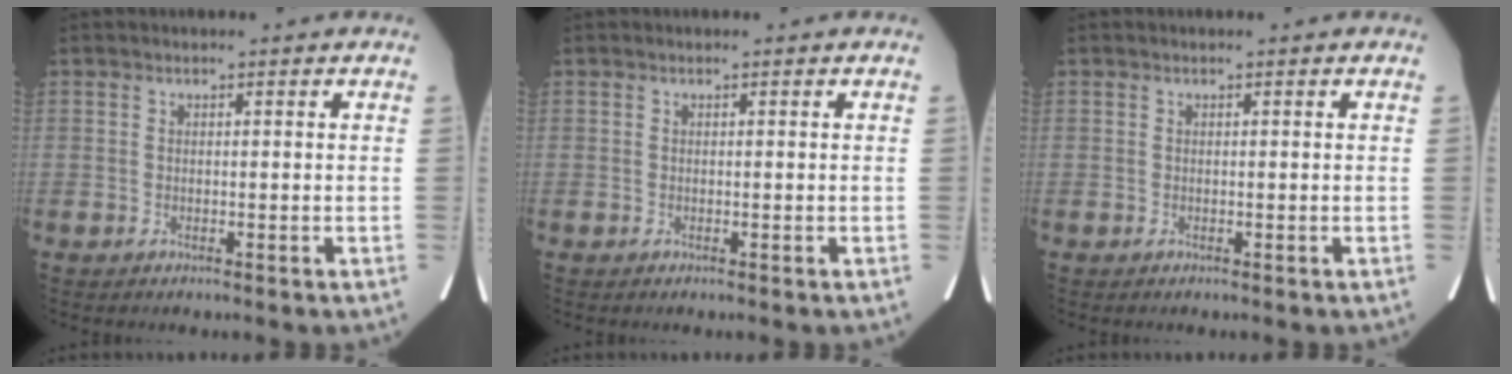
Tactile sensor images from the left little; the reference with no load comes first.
{"total": 0.0}
{"total": 0.0}